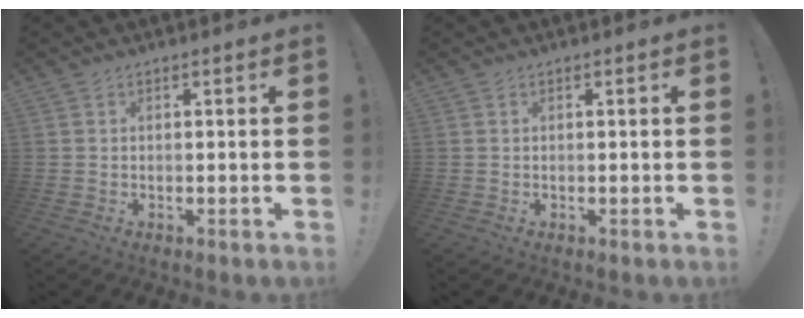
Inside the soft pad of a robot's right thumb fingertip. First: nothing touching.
{"total": 0.0}